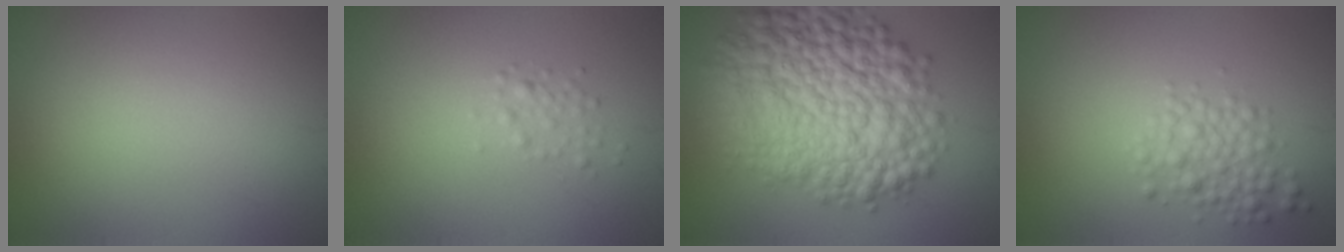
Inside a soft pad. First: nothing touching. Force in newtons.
{"total": 1.2, "press": 1.2, "slide": 0.0}
{"total": 12.6, "press": 12.6, "slide": 0.4}
{"total": 3.0, "press": 3.0, "slide": 0.1}